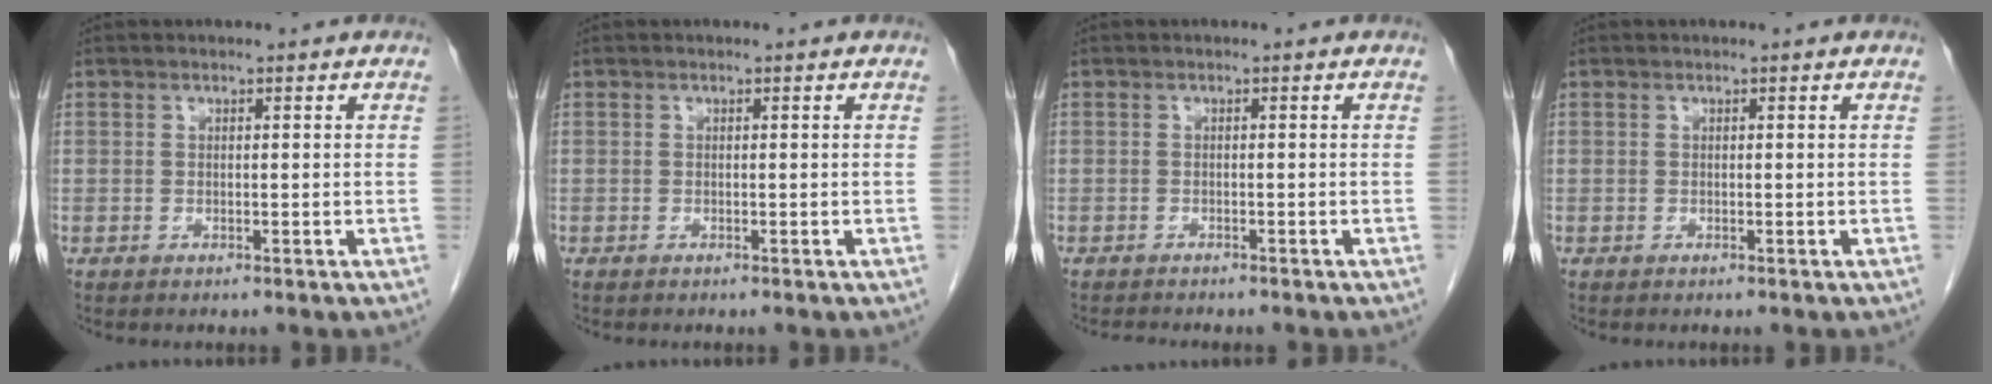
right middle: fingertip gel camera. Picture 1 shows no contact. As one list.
[{"total": 0.0}, {"total": 3.2, "force": [-2.9, 0.6, 1.2], "torque": [-0.018, -0.005, -0.037]}, {"total": 0.0}]